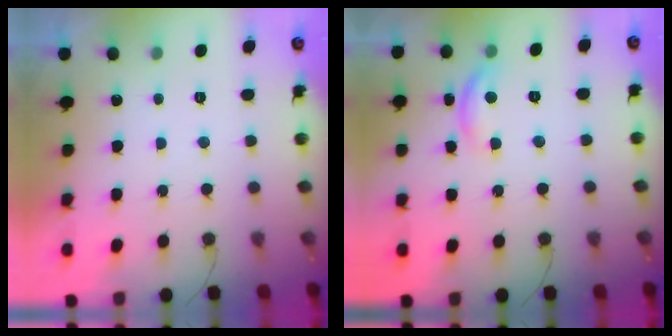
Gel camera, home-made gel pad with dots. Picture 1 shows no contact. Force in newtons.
{"total": 9.5, "press": 9.5, "slide": 0.4}